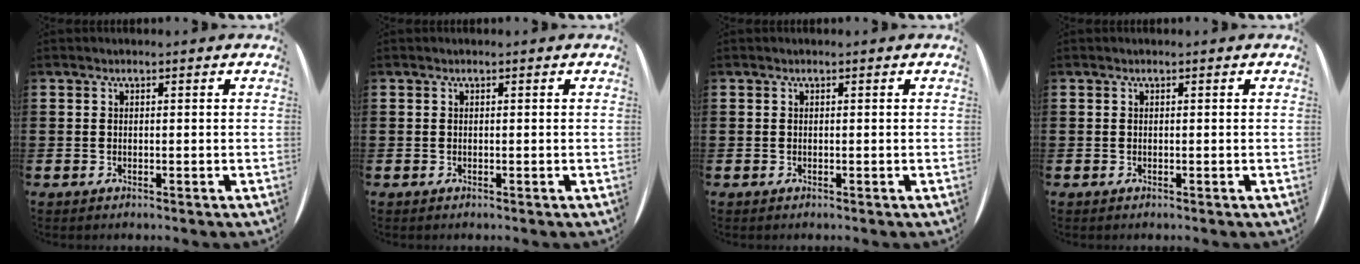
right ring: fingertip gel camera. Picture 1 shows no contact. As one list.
[{"total": 0.0}, {"total": 0.0}, {"total": 0.0}]